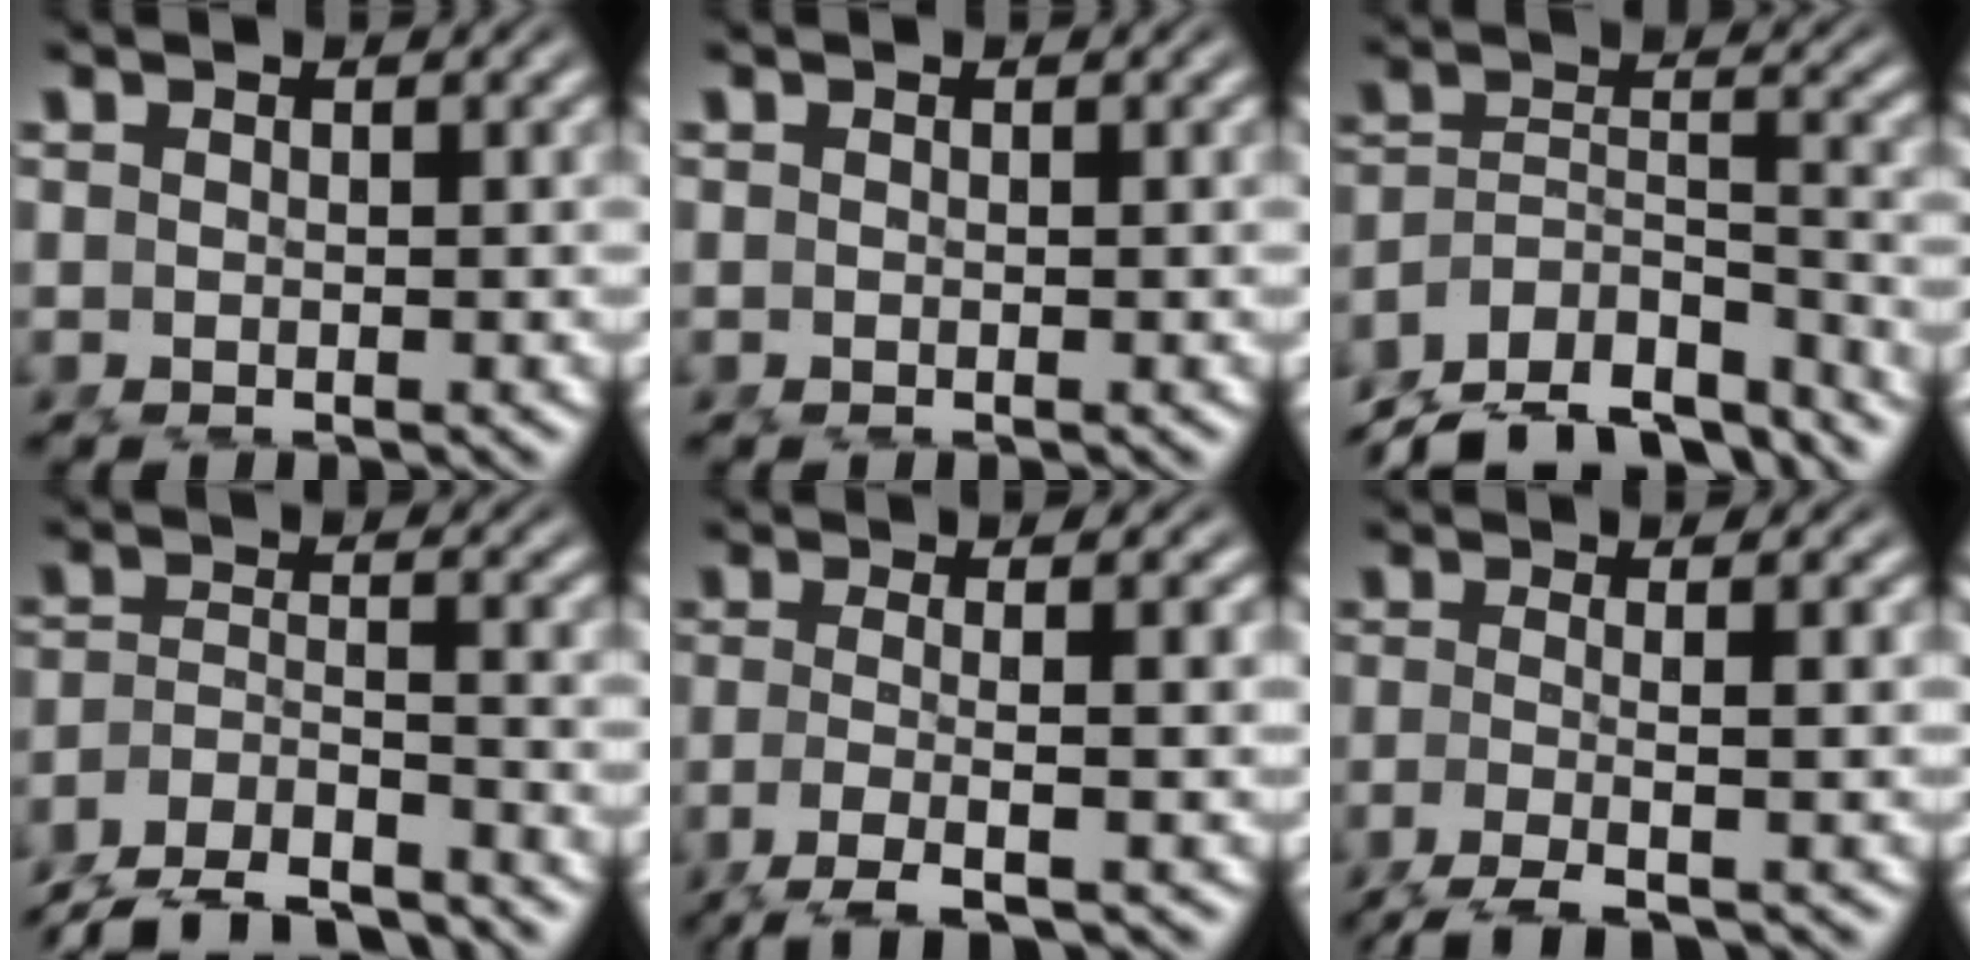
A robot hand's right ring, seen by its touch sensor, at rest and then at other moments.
{"total": 0.0}
{"total": 11.9, "force": [-9.0, 6.2, 4.6], "torque": [-0.090, -0.049, -0.136]}
{"total": 8.5, "force": [-7.0, 4.0, 2.8], "torque": [-0.045, -0.021, -0.117]}
{"total": 5.2, "force": [-2.6, 0.3, 4.4], "torque": [-0.086, -0.023, -0.026]}
{"total": 4.7, "force": [-3.2, 0.2, 3.4], "torque": [-0.065, -0.021, -0.038]}